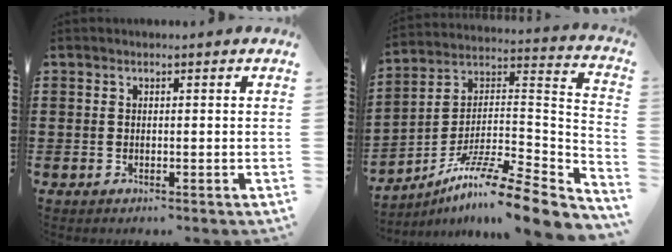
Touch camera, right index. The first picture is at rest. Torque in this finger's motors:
{"motor_torque": [1.21, 0.92, 0.28, 0.16]}